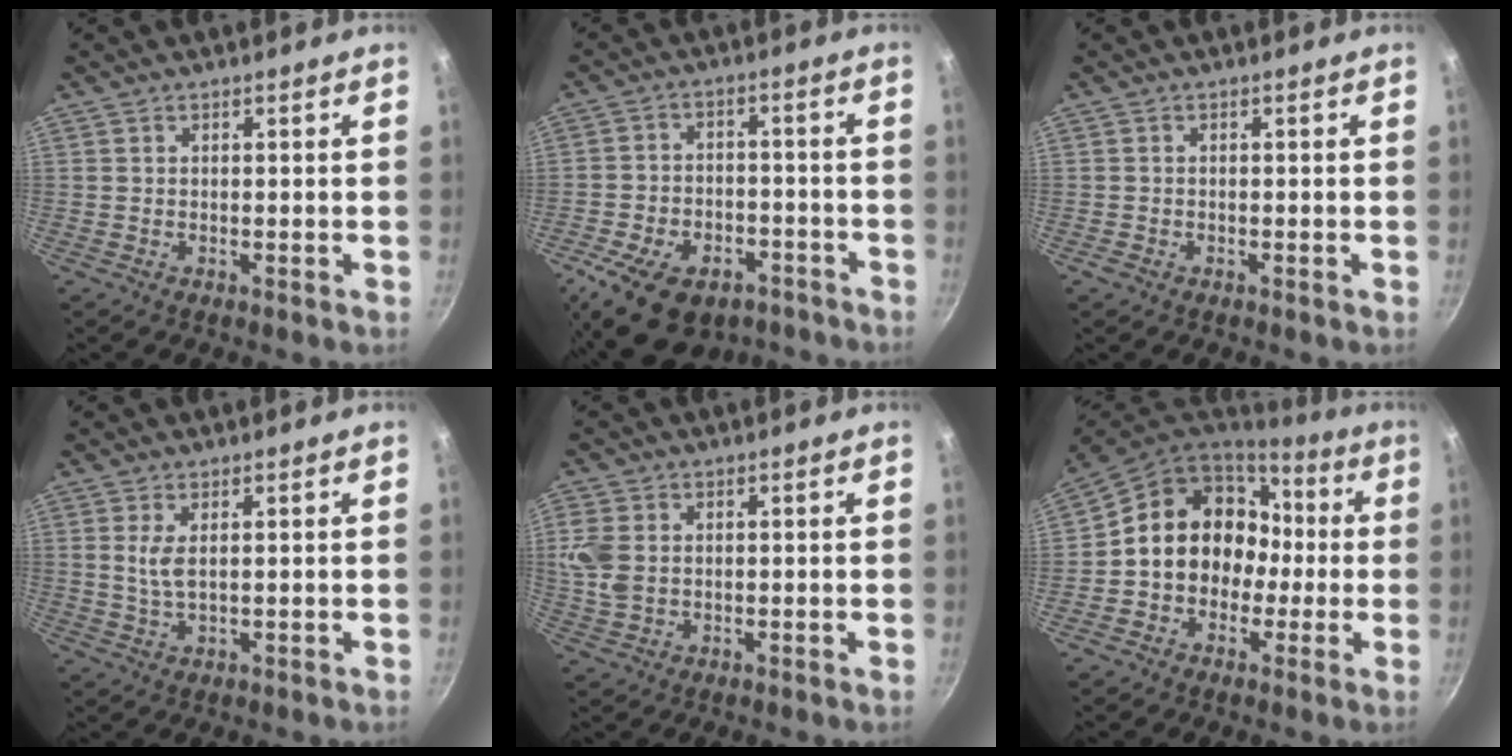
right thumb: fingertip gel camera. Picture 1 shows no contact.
{"total": 16.4, "force": [-9.4, 10.1, 8.9], "torque": [-0.138, 0.042, -0.141]}
{"total": 0.9, "force": [-0.6, 0.6, 0.4], "torque": [-0.011, 0.000, -0.010]}
{"total": 3.6, "force": [0.8, 1.5, 3.2], "torque": [-0.066, -0.007, 0.020]}
{"total": 6.2, "force": [0.7, 4.6, 4.1], "torque": [-0.087, 0.000, 0.014]}
{"total": 16.2, "force": [-0.3, 13.7, 8.7], "torque": [-0.097, 0.056, -0.012]}